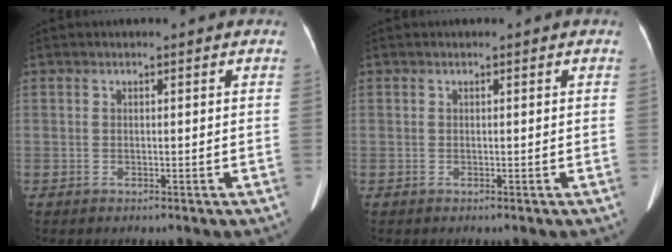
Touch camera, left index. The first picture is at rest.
{"total": 0.0}